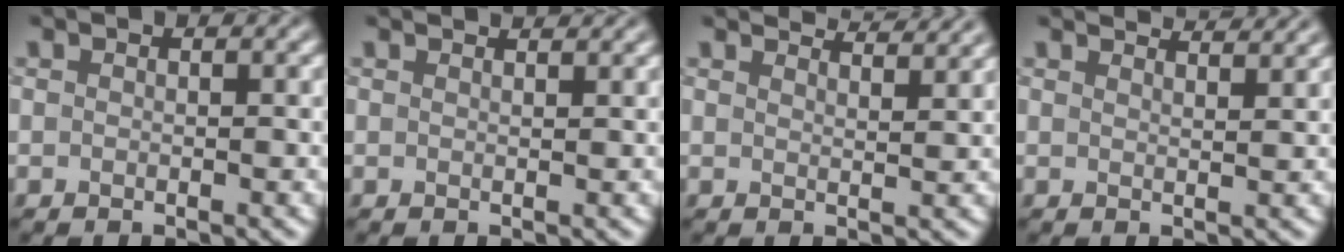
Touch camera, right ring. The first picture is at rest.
{"total": 1.8, "force": [1.7, 0.3, 0.5], "torque": [-0.007, 0.002, 0.013]}
{"total": 4.5, "force": [4.2, 0.6, 1.4], "torque": [-0.009, 0.011, 0.039]}
{"total": 3.9, "force": [3.6, 0.7, 1.3], "torque": [-0.001, 0.012, 0.027]}